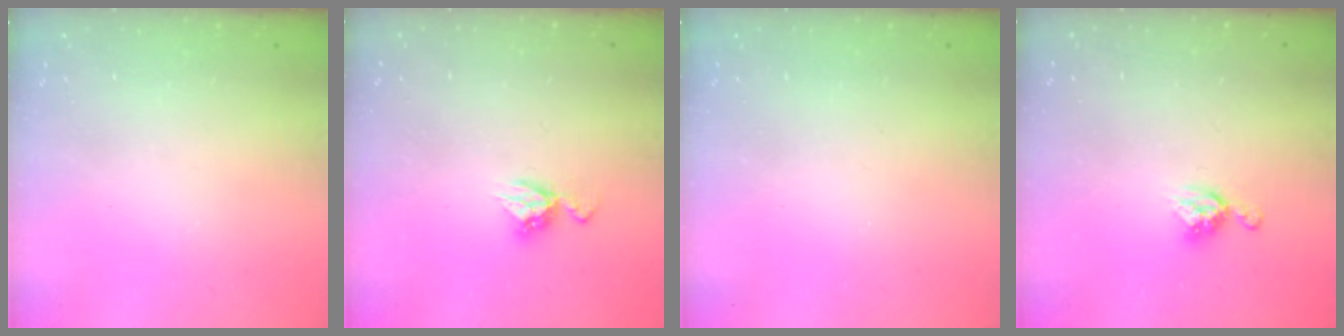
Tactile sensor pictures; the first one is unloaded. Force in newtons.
{"total": 6.4, "press": 6.4, "slide": 0.5}
{"total": 0.0}
{"total": 6.7, "press": 6.7, "slide": 0.5}